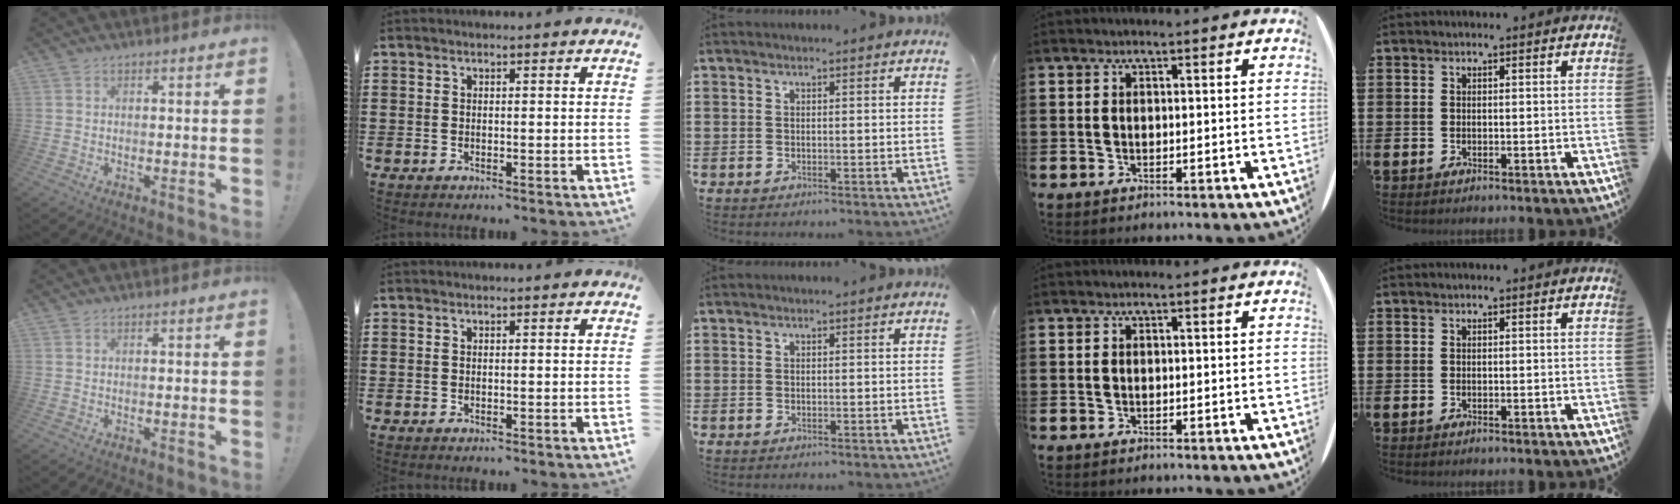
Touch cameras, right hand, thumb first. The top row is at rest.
{}